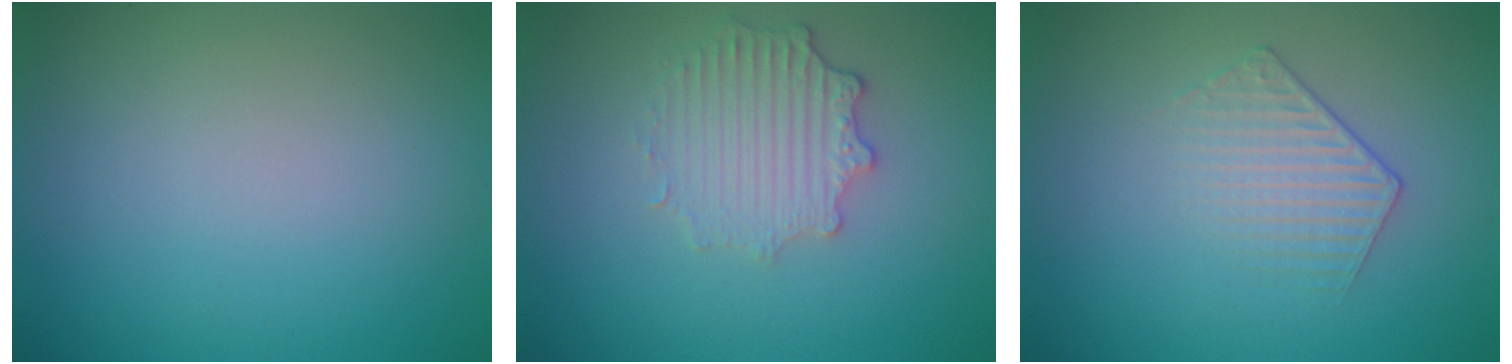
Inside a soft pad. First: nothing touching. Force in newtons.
{"total": 2.8, "press": 2.5, "slide": 1.4}
{"total": 1.7, "press": 1.2, "slide": 1.3}